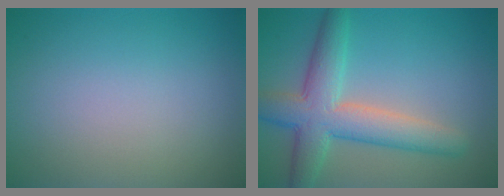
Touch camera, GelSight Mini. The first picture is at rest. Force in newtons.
{"total": 6.5, "press": 6.5, "slide": 0.2}